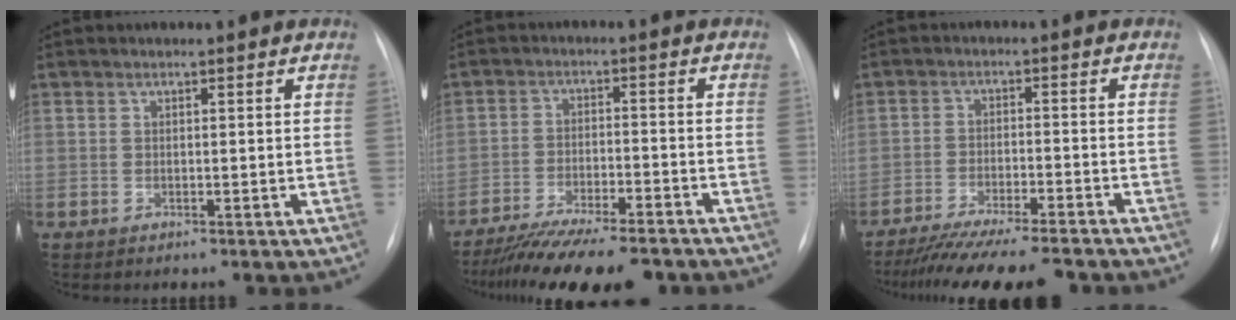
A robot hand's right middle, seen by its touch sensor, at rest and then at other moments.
{"total": 15.6, "force": [-13.5, 2.3, 7.5], "torque": [-0.134, -0.017, -0.203]}
{"total": 15.2, "force": [-13.5, 1.1, 6.8], "torque": [-0.115, -0.029, -0.197]}